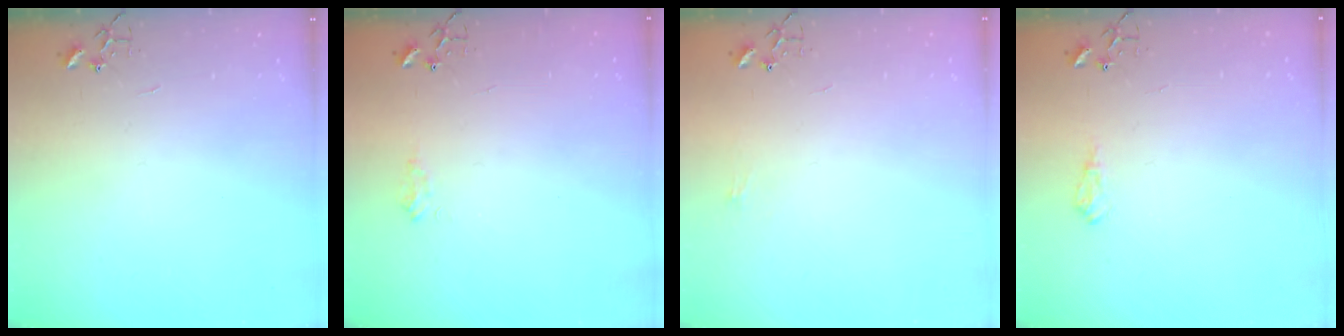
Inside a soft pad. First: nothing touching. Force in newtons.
{"total": 6.3, "press": 6.3, "slide": 0.8}
{"total": 5.0, "press": 5.0, "slide": 0.7}
{"total": 8.2, "press": 8.2, "slide": 0.9}